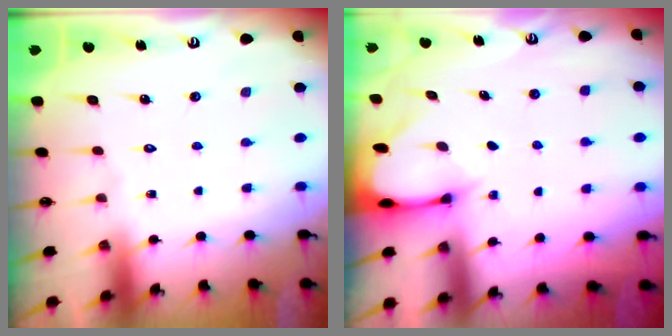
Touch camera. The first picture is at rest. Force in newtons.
{"total": 2.0, "press": 2.0, "slide": 0.1}